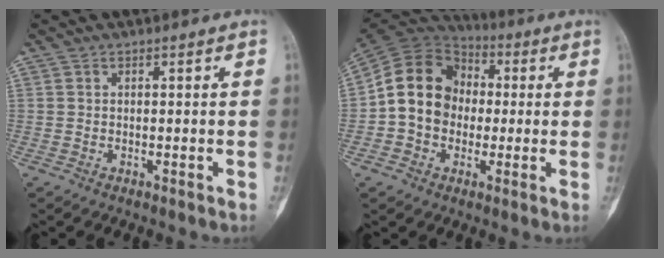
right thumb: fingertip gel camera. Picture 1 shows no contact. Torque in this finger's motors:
{"motor_torque": [0.78, 0.82, 0.30, -0.09, 0.12]}